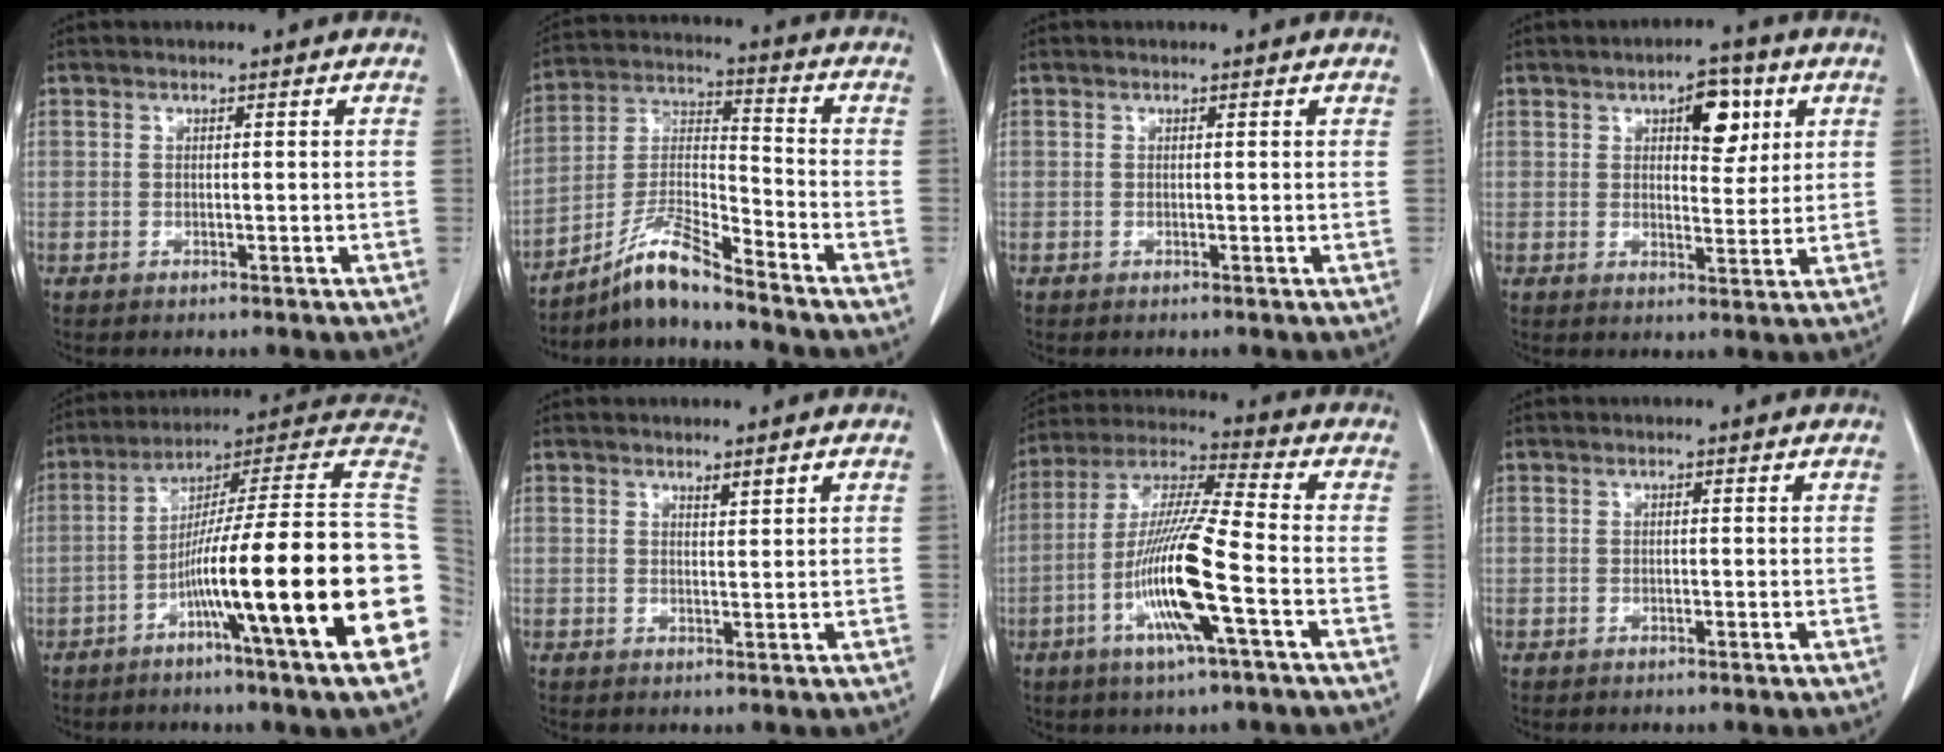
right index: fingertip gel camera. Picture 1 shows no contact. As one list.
[{"total": 9.3, "force": [-7.9, -0.2, 4.9], "torque": [-0.107, -0.004, -0.149]}, {"total": 0.0}, {"total": 6.8, "force": [3.0, 3.0, 5.4], "torque": [-0.073, 0.006, 0.042]}, {"total": 25.0, "force": [-6.3, -0.6, 24.2], "torque": [-0.264, 0.005, -0.116]}, {"total": 1.3, "force": [0.9, 0.0, 0.9], "torque": [-0.017, -0.003, 0.016]}, {"total": 14.5, "force": [-4.7, 0.1, 13.7], "torque": [-0.278, -0.008, -0.096]}, {"total": 0.0}]